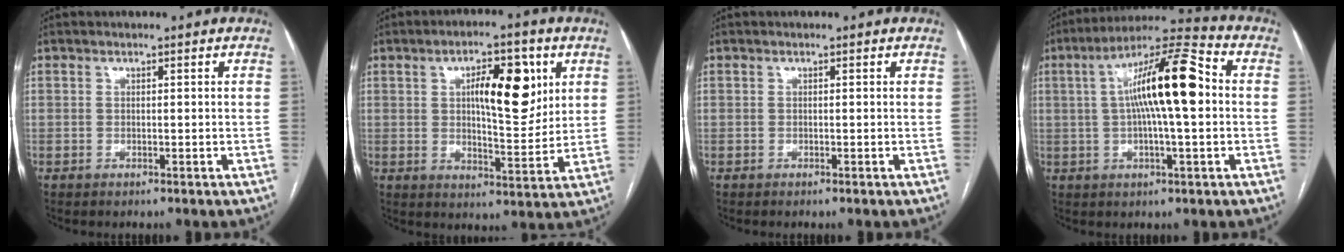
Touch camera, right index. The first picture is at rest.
{"total": 11.1, "force": [3.6, 3.6, 9.9], "torque": [-0.151, 0.009, 0.061]}
{"total": 0.0}
{"total": 14.6, "force": [1.4, 1.9, 14.4], "torque": [-0.248, 0.029, 0.017]}